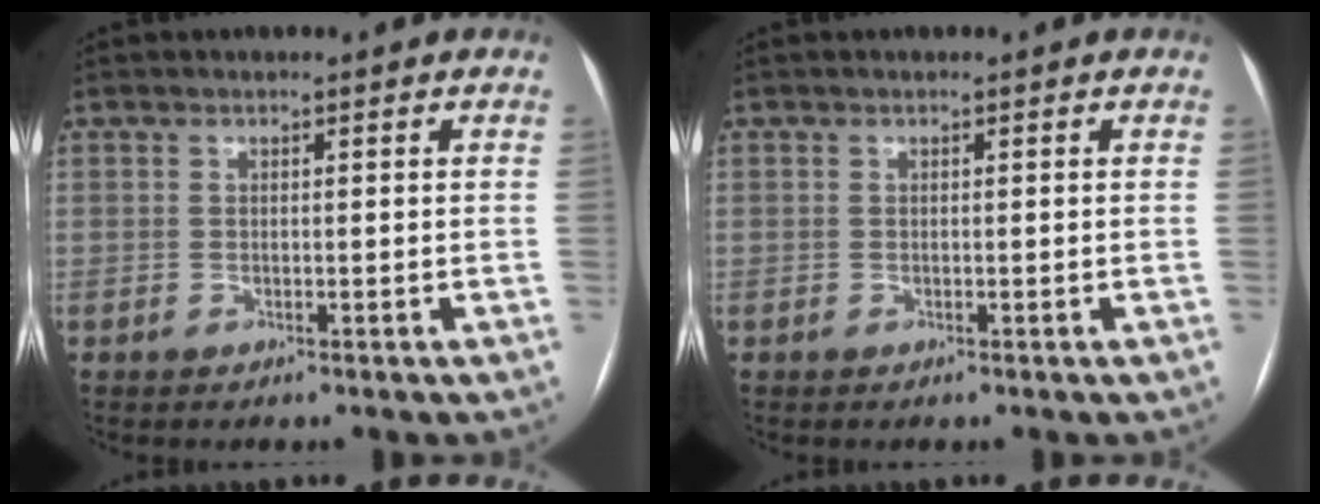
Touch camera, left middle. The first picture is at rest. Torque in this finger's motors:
{"motor_torque": [0.04, 0.15, 0.00, 0.00]}